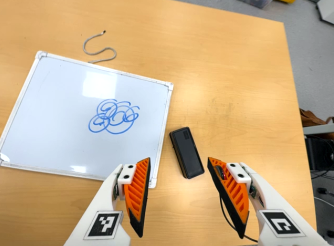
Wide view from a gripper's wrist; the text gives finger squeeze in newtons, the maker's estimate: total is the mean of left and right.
{"total": 0.0}